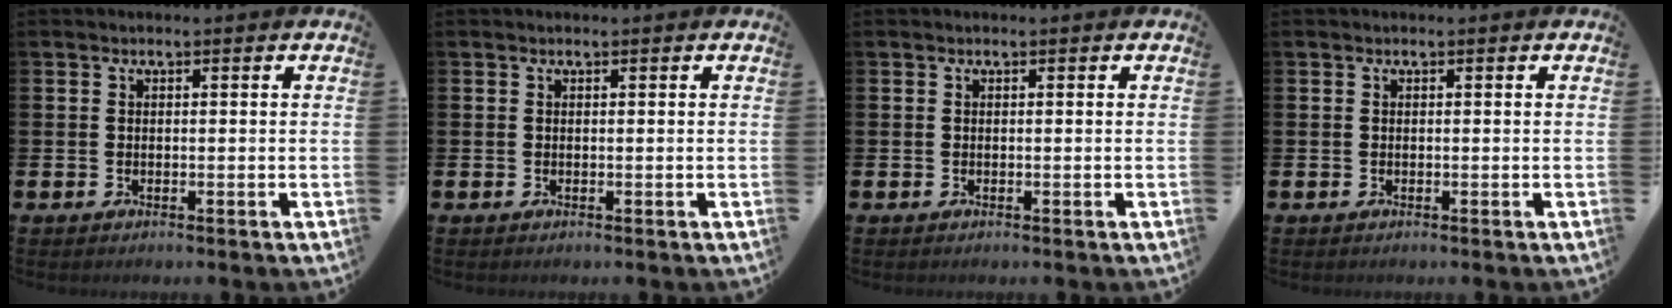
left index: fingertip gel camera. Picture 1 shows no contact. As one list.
[{"total": 0.0}, {"total": 0.0}, {"total": 0.0}]